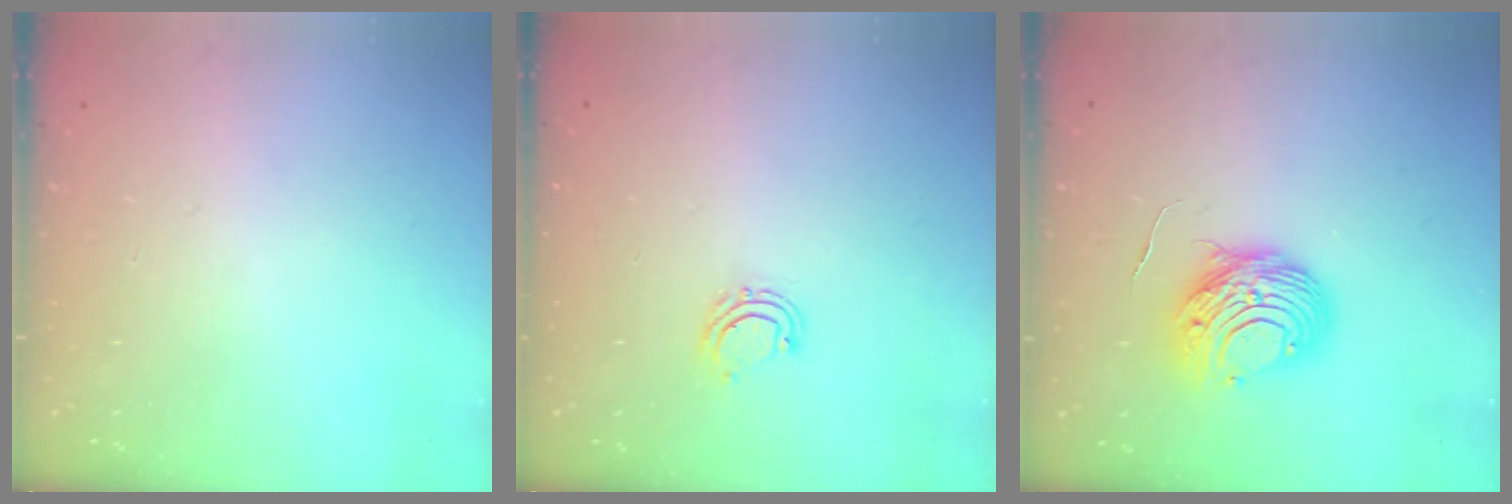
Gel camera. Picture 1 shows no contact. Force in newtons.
{"total": 5.8, "press": 5.7, "slide": 1.1}
{"total": 11.2, "press": 11.2, "slide": 0.9}